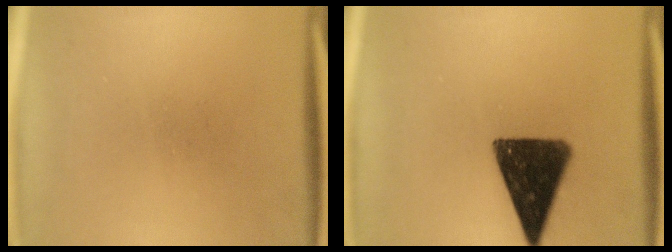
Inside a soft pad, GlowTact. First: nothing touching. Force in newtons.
{"total": 13.7}